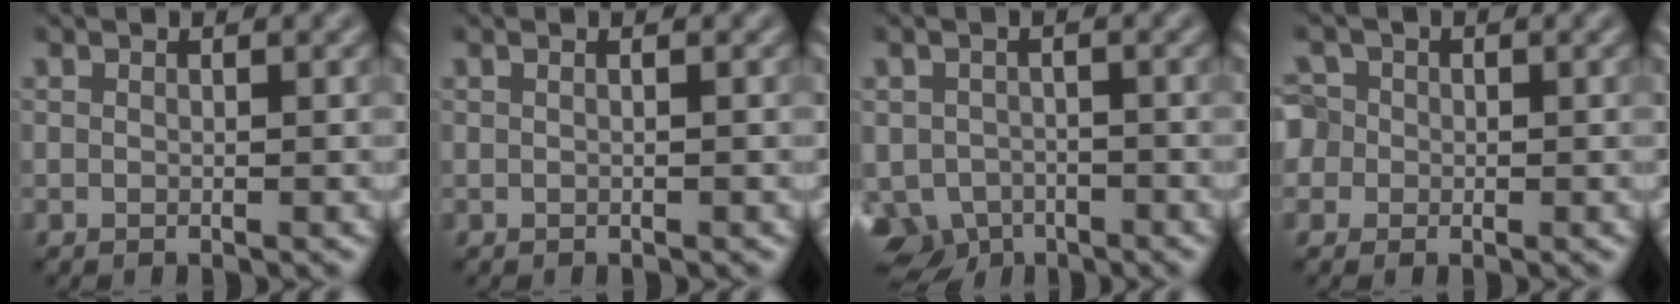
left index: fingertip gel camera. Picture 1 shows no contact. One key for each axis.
{"total": 1.0, "fx": 0.2, "fy": 0.5, "fz": 0.8, "tx": -0.006, "ty": -0.004, "tz": -0.006}
{"total": 4.6, "fx": -2.9, "fy": 3.2, "fz": 1.8, "tx": -0.033, "ty": -0.017, "tz": -0.051}
{"total": 2.8, "fx": 0.2, "fy": 2.7, "fz": 0.8, "tx": -0.003, "ty": 0.019, "tz": -0.016}